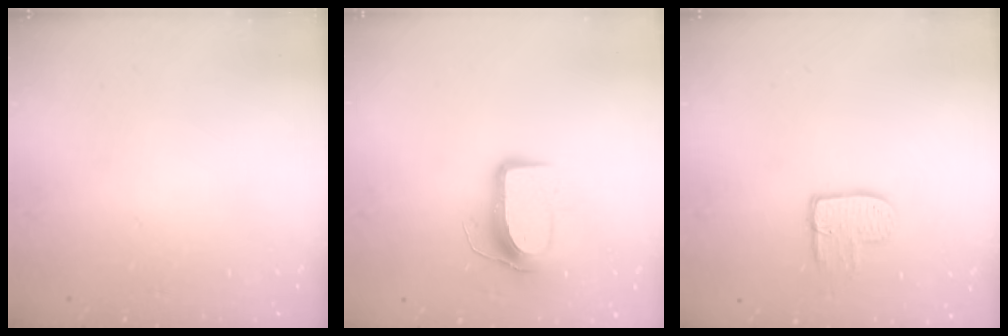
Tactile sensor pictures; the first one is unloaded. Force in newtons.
{"total": 9.2, "press": 9.1, "slide": 0.5}
{"total": 8.8, "press": 8.8, "slide": 0.6}